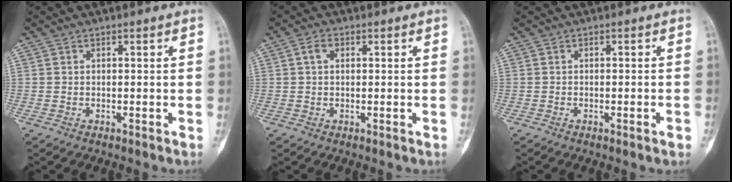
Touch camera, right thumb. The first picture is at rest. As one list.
[{"total": 2.3, "force": [0.6, 1.5, 1.5], "torque": [-0.025, 0.009, 0.010]}, {"total": 1.6, "force": [-0.8, 0.2, 1.4], "torque": [-0.025, 0.003, -0.008]}]